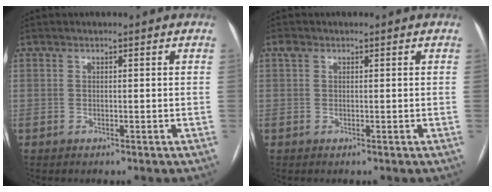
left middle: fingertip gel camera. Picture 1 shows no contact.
{"total": 1.0, "force": [0.5, 0.8, 0.4], "torque": [-0.010, 0.014, 0.009]}